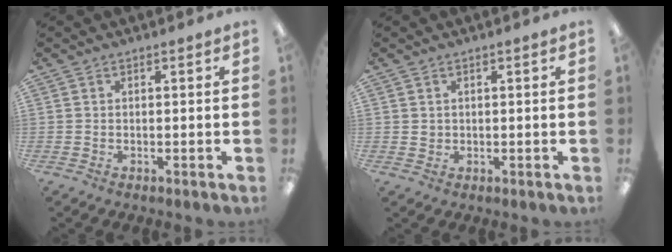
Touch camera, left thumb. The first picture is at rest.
{"total": 1.0, "force": [0.4, 0.8, 0.3], "torque": [-0.006, 0.004, 0.007]}